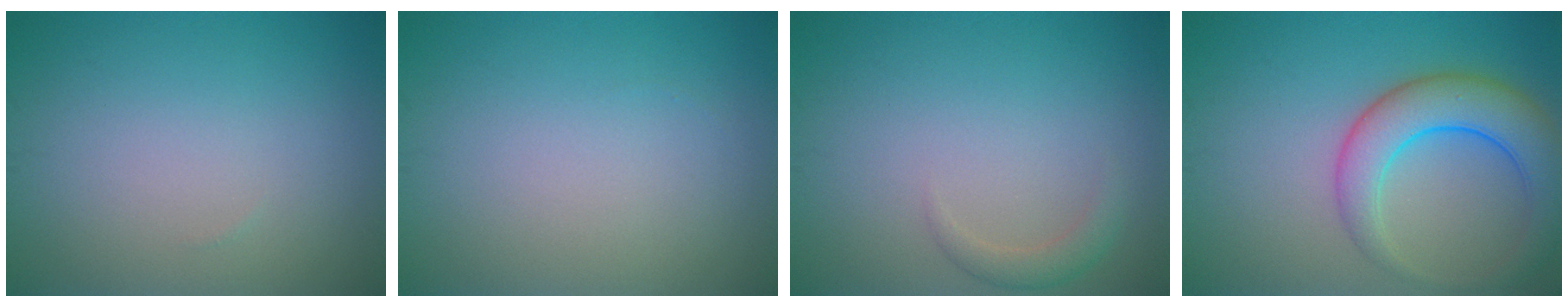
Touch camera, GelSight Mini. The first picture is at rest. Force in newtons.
{"total": 0.0}
{"total": 1.5, "press": 1.5, "slide": 0.2}
{"total": 6.3, "press": 6.2, "slide": 0.4}